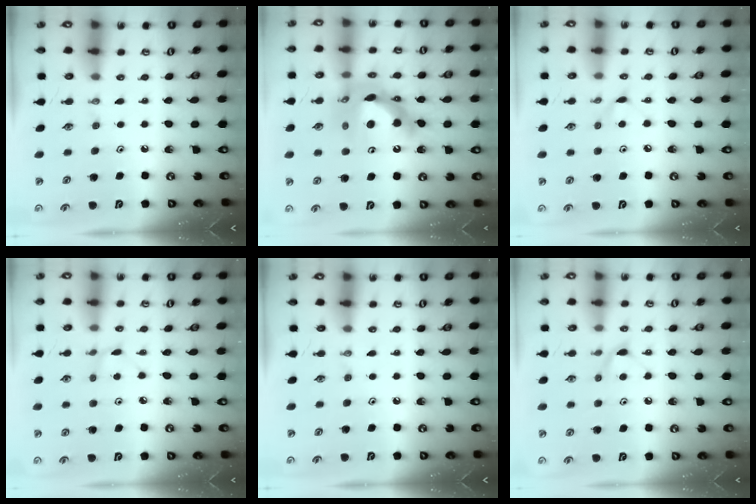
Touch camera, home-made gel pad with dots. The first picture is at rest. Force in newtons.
{"total": 16.6, "press": 16.5, "slide": 1.6}
{"total": 5.6, "press": 5.5, "slide": 0.7}
{"total": 2.4, "press": 2.4, "slide": 0.3}
{"total": 0.0}
{"total": 4.9, "press": 4.9, "slide": 0.6}